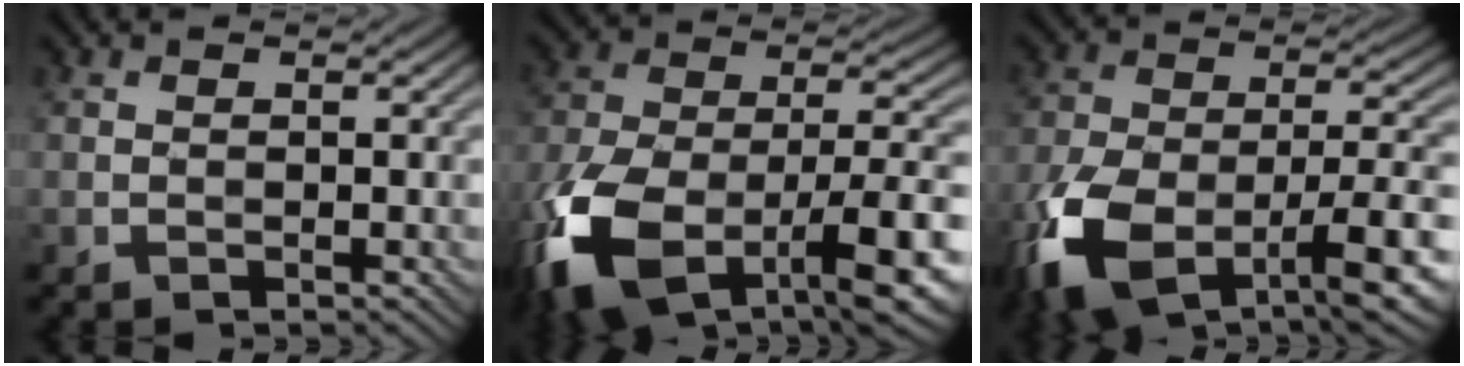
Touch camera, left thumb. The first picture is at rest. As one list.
[{"total": 17.3, "force": [-9.4, 8.0, 12.1], "torque": [-0.263, -0.029, -0.165]}, {"total": 14.9, "force": [-8.1, 6.8, 10.5], "torque": [-0.223, -0.028, -0.149]}]